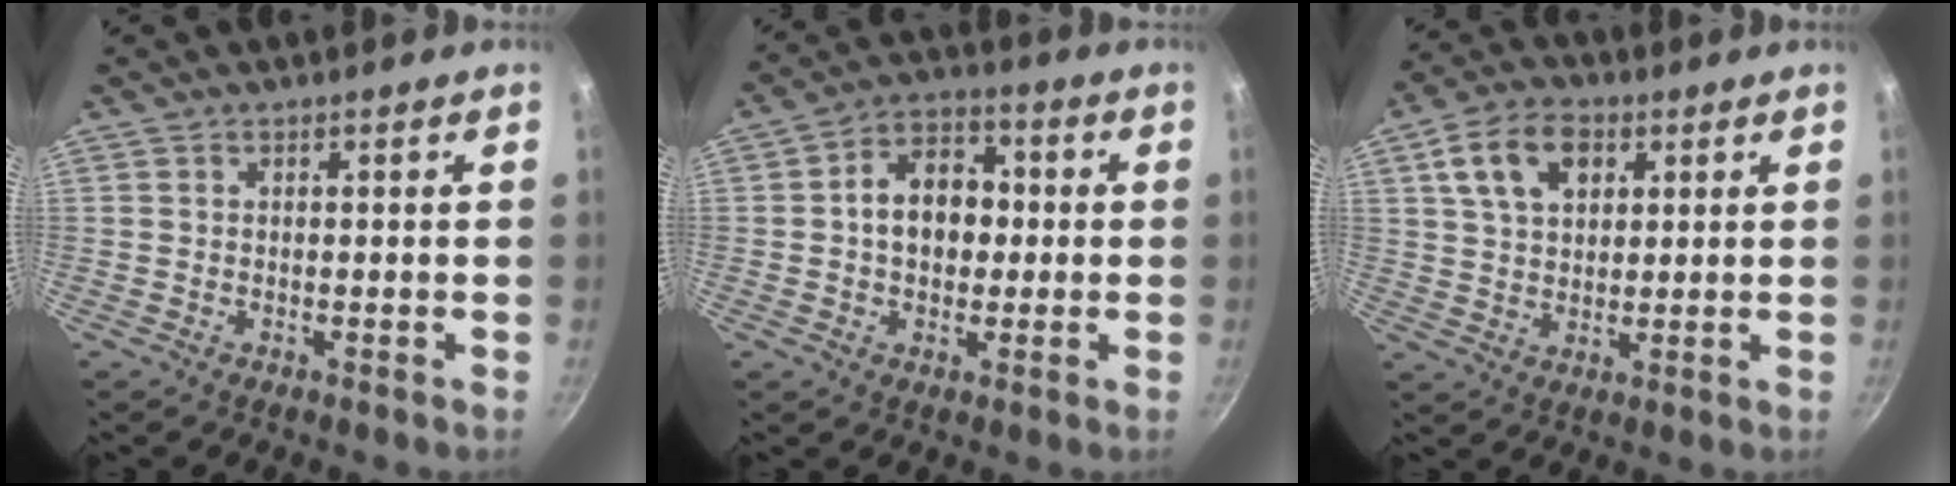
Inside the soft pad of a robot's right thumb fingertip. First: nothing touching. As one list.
[{"total": 10.6, "force": [0.3, 7.8, 7.2], "torque": [-0.075, 0.024, -0.008]}, {"total": 10.9, "force": [4.0, 7.2, 7.1], "torque": [-0.108, 0.004, 0.068]}]